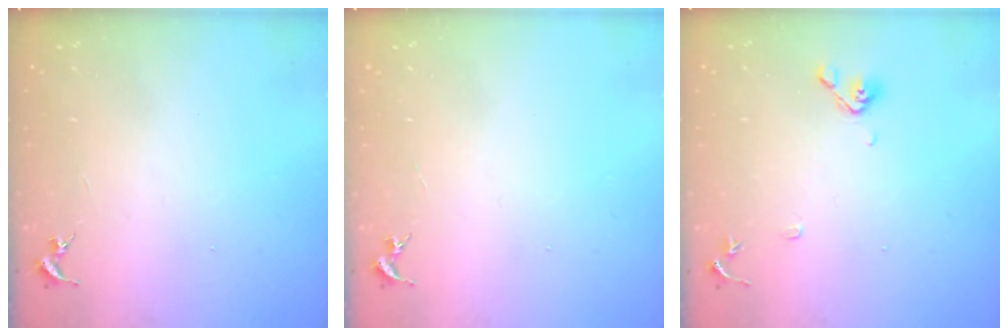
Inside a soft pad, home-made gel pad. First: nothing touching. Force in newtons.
{"total": 0.0}
{"total": 8.9, "press": 8.7, "slide": 1.9}